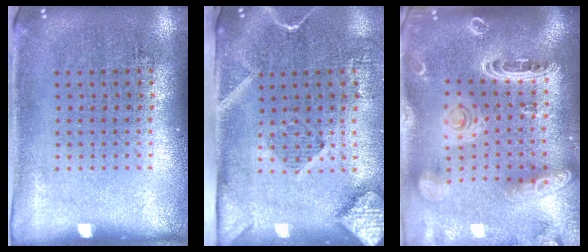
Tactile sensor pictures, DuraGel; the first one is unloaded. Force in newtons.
{"total": 2.9, "press": 2.1, "slide": 1.9}
{"total": 2.8, "press": 2.4, "slide": 1.4}